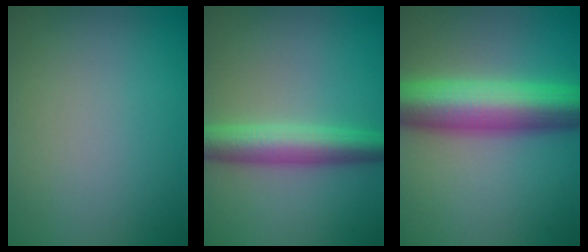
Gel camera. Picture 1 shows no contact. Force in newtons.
{"total": 5.0, "press": 5.0, "slide": 0.1}
{"total": 9.8, "press": 9.8, "slide": 0.1}